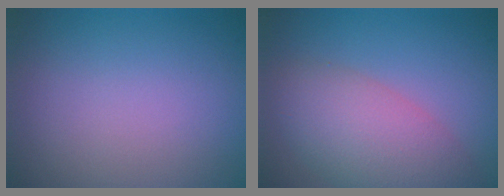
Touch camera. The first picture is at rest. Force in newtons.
{"total": 6.3, "press": 6.2, "slide": 0.8}